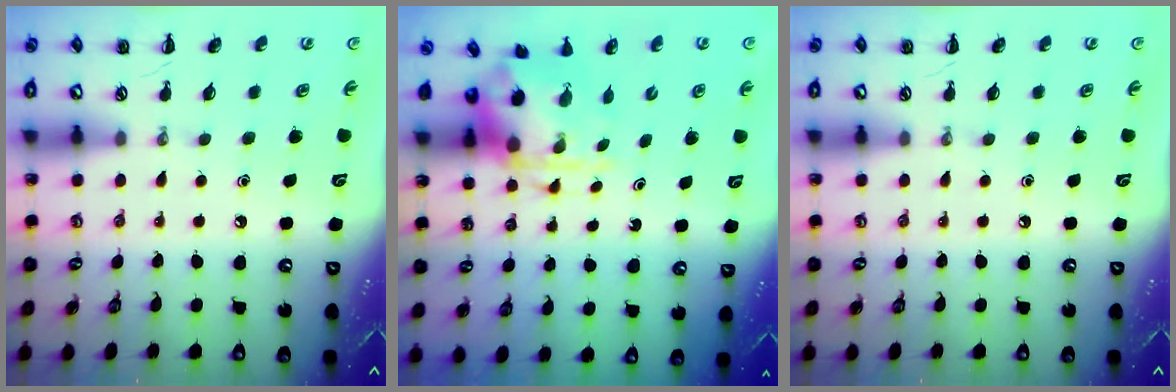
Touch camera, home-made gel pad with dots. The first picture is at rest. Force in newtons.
{"total": 4.7, "press": 4.7, "slide": 0.6}
{"total": 0.0}